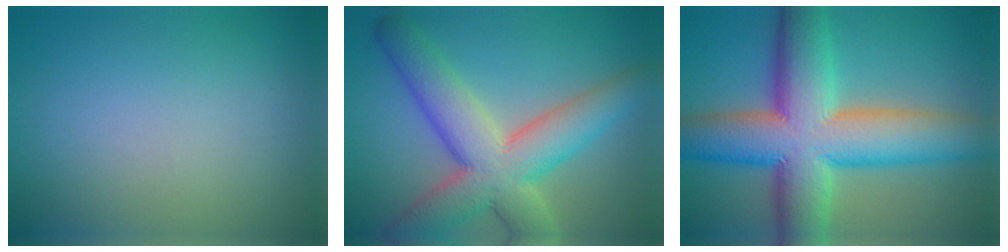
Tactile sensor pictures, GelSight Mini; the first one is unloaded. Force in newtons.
{"total": 9.8, "press": 9.8, "slide": 0.7}
{"total": 14.2, "press": 14.2, "slide": 0.8}